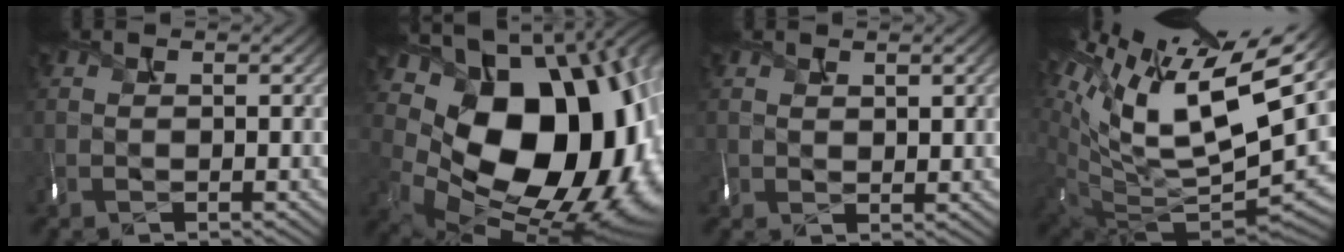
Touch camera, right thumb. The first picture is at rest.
{"total": 20.3, "force": [3.0, 13.9, 14.5], "torque": [-0.233, -0.032, 0.090]}
{"total": 2.1, "force": [1.2, 1.1, 1.3], "torque": [-0.030, 0.000, 0.030]}
{"total": 16.3, "force": [7.1, 7.2, 12.8], "torque": [-0.241, -0.003, 0.142]}